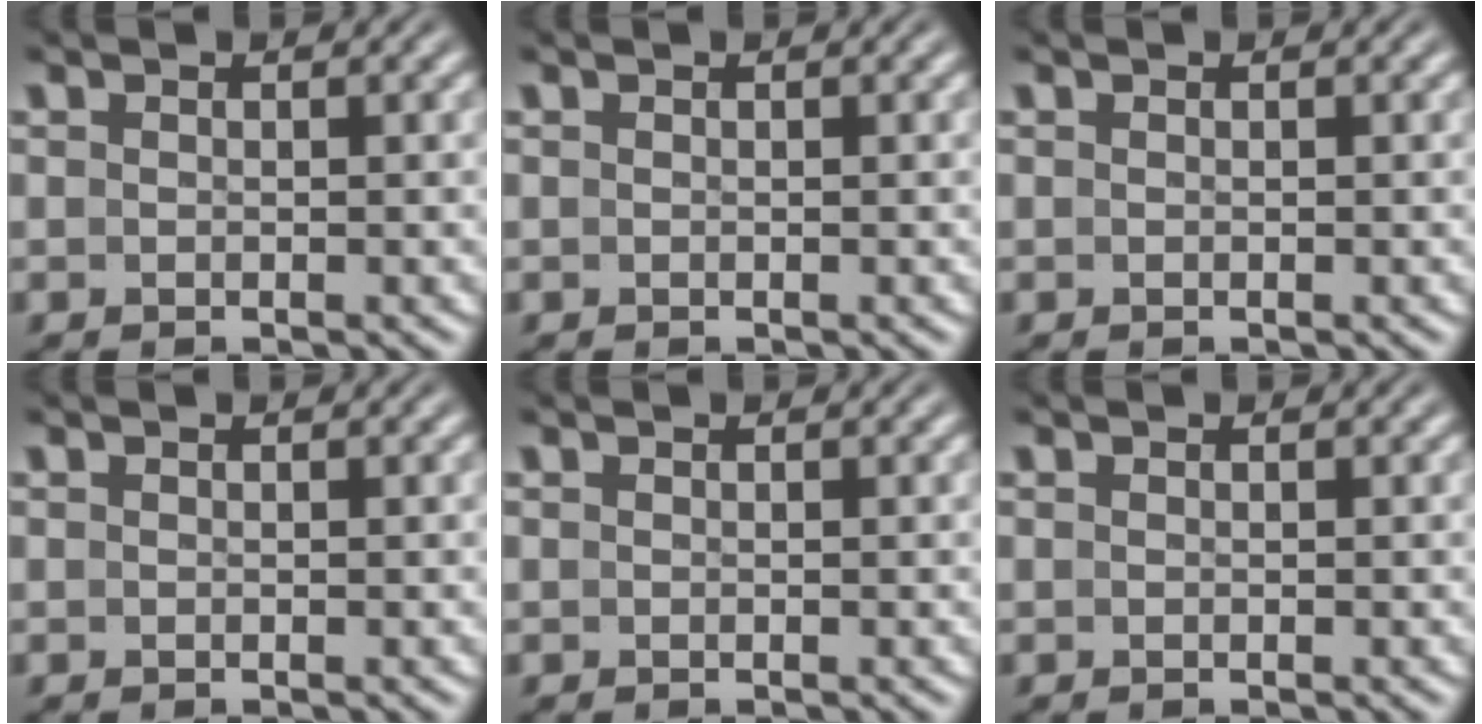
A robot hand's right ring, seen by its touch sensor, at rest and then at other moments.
{"total": 0.0}
{"total": 0.0}
{"total": 0.0}
{"total": 0.0}
{"total": 0.0}